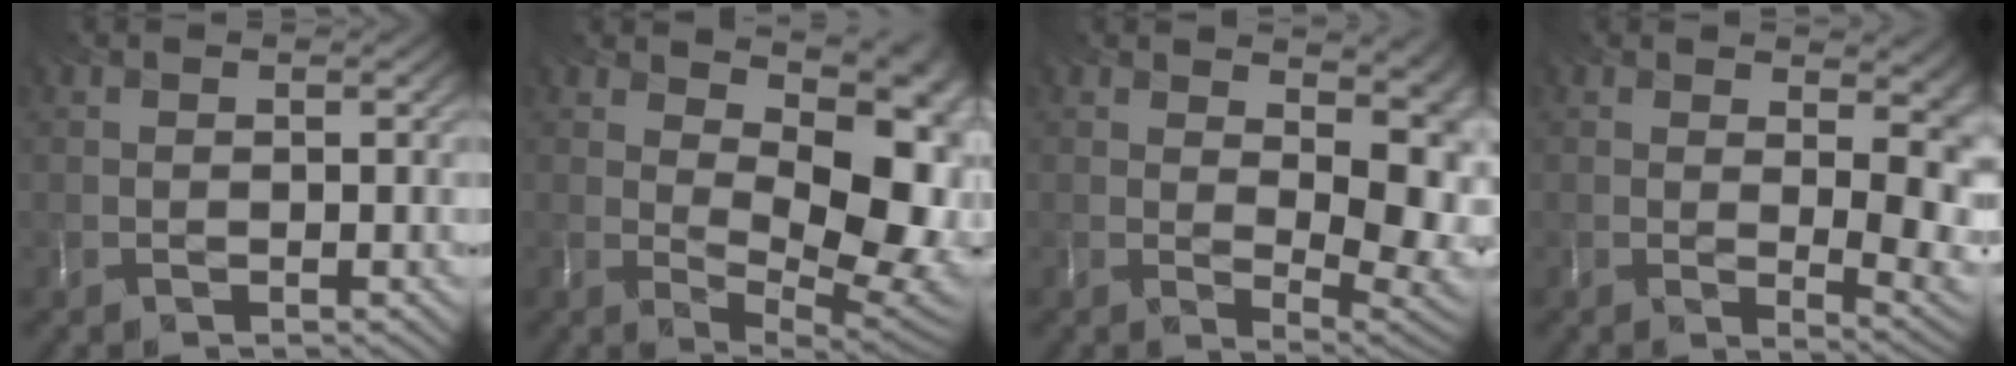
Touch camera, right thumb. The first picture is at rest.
{"total": 14.1, "force": [3.6, 7.2, 11.5], "torque": [-0.151, 0.001, 0.072]}
{"total": 11.0, "force": [3.7, 4.7, 9.2], "torque": [-0.110, 0.002, 0.071]}
{"total": 10.9, "force": [2.3, 4.3, 9.7], "torque": [-0.111, 0.006, 0.049]}